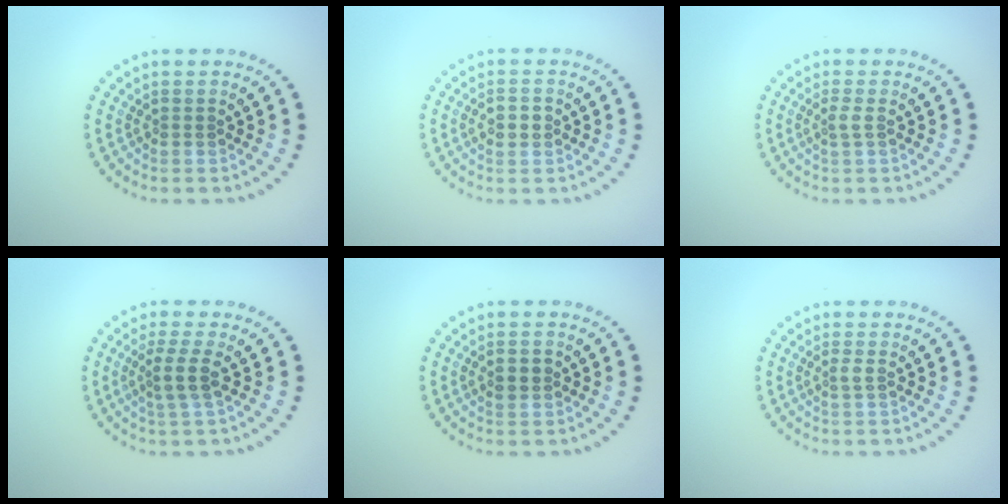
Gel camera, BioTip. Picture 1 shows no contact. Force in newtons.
{"total": 2.1, "press": 2.1, "slide": 0.1}
{"total": 1.0, "press": 0.8, "slide": 0.6}
{"total": 2.2, "press": 1.8, "slide": 1.3}
{"total": 1.6, "press": 1.6, "slide": 0.2}
{"total": 0.7, "press": 0.5, "slide": 0.5}